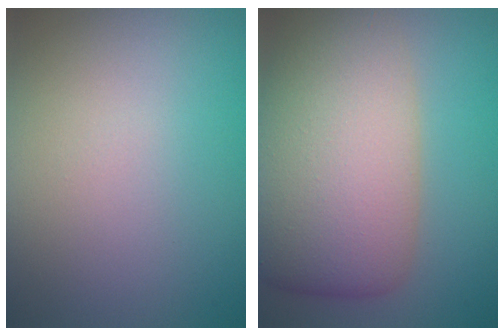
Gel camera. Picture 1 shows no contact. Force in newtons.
{"total": 10.1, "press": 10.1, "slide": 0.5}